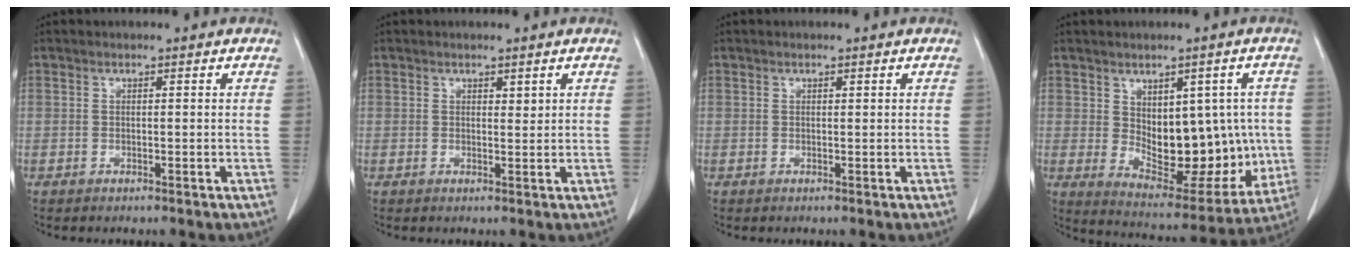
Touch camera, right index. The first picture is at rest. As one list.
[{"total": 0.9, "force": [0.6, 0.4, 0.5], "torque": [-0.005, -0.005, 0.009]}, {"total": 0.0}, {"total": 14.4, "force": [0.3, 7.6, 12.3], "torque": [-0.160, 0.001, 0.031]}]